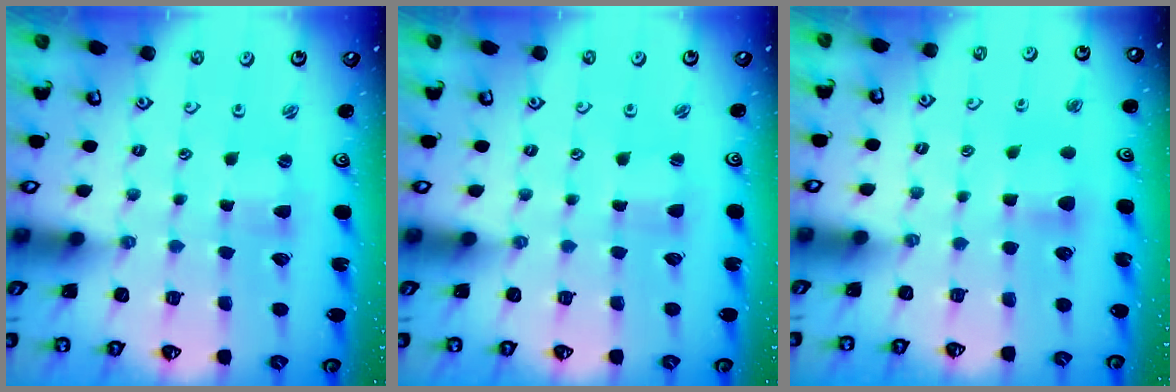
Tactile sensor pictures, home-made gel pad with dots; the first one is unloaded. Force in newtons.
{"total": 1.0, "press": 1.0, "slide": 0.0}
{"total": 4.8, "press": 4.7, "slide": 0.5}